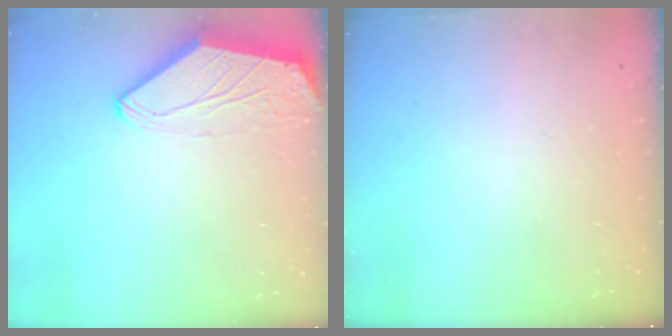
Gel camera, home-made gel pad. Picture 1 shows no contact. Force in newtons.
{"total": 0.0}